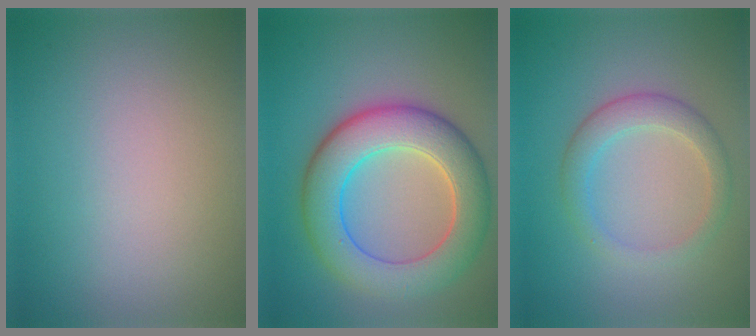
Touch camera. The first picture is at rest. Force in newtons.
{"total": 8.3, "press": 8.3, "slide": 0.2}
{"total": 2.8, "press": 2.8, "slide": 0.2}